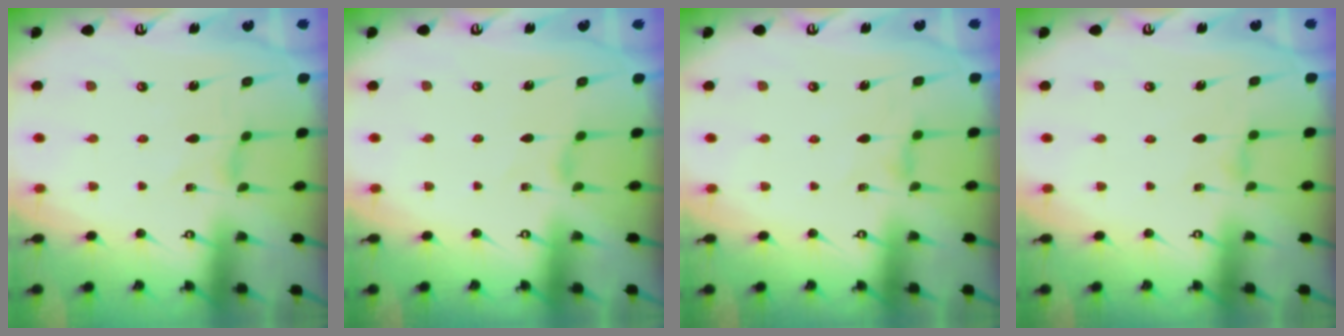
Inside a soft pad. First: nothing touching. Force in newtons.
{"total": 0.6, "press": 0.6, "slide": 0.2}
{"total": 3.0, "press": 3.0, "slide": 0.6}
{"total": 2.3, "press": 2.2, "slide": 0.4}